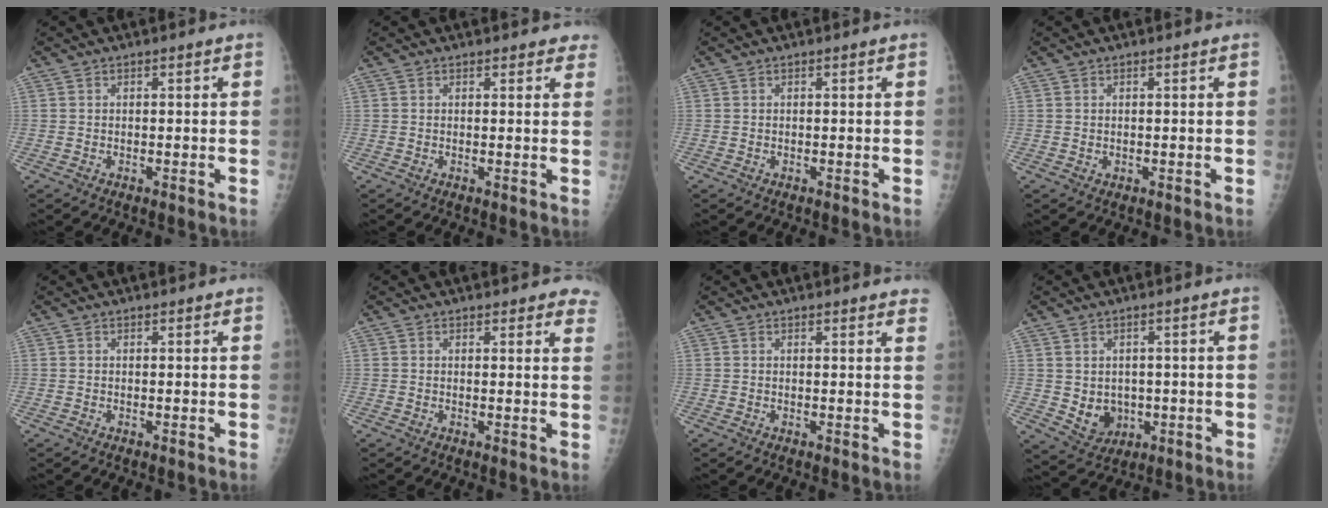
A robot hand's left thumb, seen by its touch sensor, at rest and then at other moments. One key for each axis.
{"total": 3.3, "fx": 3.0, "fy": 1.3, "fz": 0.6, "tx": 0.022, "ty": -0.010, "tz": 0.019}
{"total": 0.0}
{"total": 0.8, "fx": 0.5, "fy": 0.4, "fz": 0.4, "tx": -0.004, "ty": -0.003, "tz": 0.007}
{"total": 0.7, "fx": 0.6, "fy": 0.2, "fz": 0.2, "tx": -0.005, "ty": -0.001, "tz": 0.009}
{"total": 6.5, "fx": 5.8, "fy": 2.1, "fz": 2.0, "tx": 0.015, "ty": -0.020, "tz": 0.045}
{"total": 4.9, "fx": 4.5, "fy": 0.9, "fz": 1.7, "tx": 0.000, "ty": -0.012, "tz": 0.037}
{"total": 5.6, "fx": -0.2, "fy": 4.7, "fz": 3.0, "tx": -0.026, "ty": -0.007, "tz": 0.017}